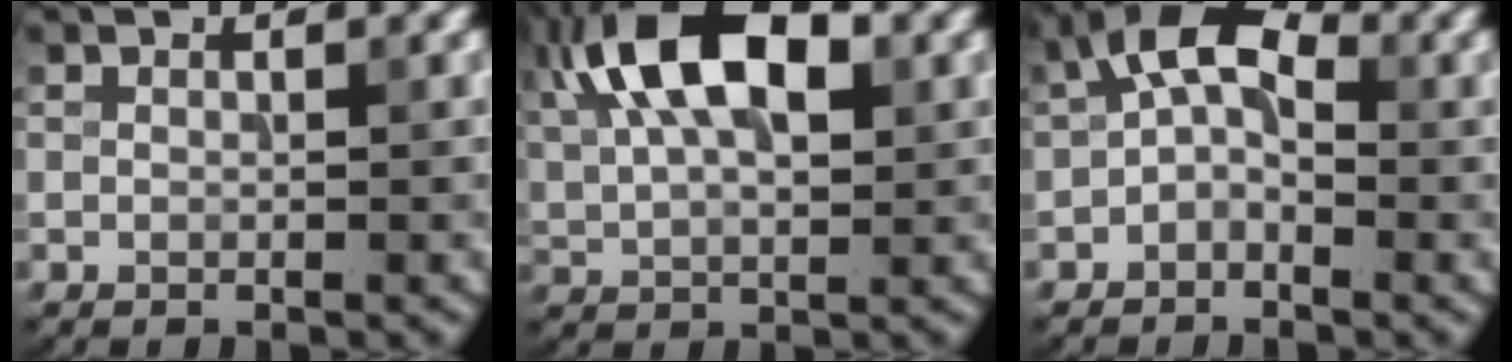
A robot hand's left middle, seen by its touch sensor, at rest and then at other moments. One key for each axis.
{"total": 11.2, "fx": 4.1, "fy": 5.6, "fz": 8.8, "tx": -0.160, "ty": 0.028, "tz": 0.056}
{"total": 4.6, "fx": -0.2, "fy": 2.8, "fz": 3.7, "tx": -0.064, "ty": 0.018, "tz": -0.018}